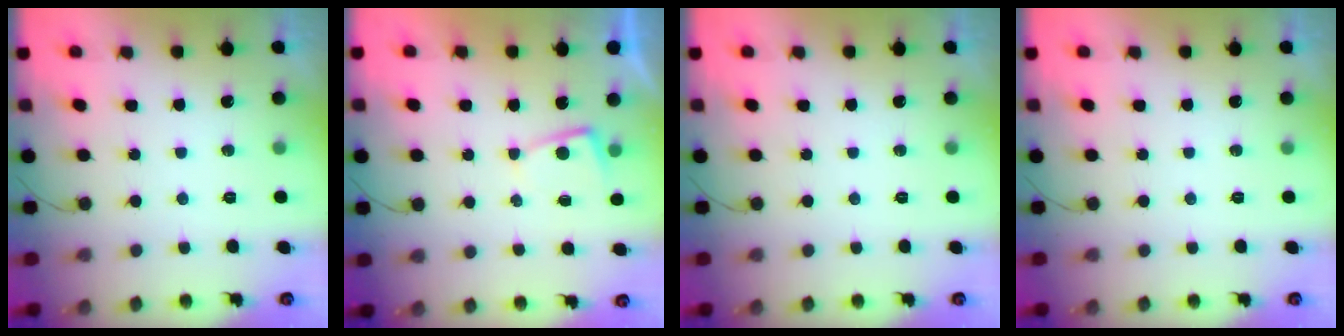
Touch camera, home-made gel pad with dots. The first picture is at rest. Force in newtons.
{"total": 2.7, "press": 2.7, "slide": 0.3}
{"total": 0.0}
{"total": 0.0}